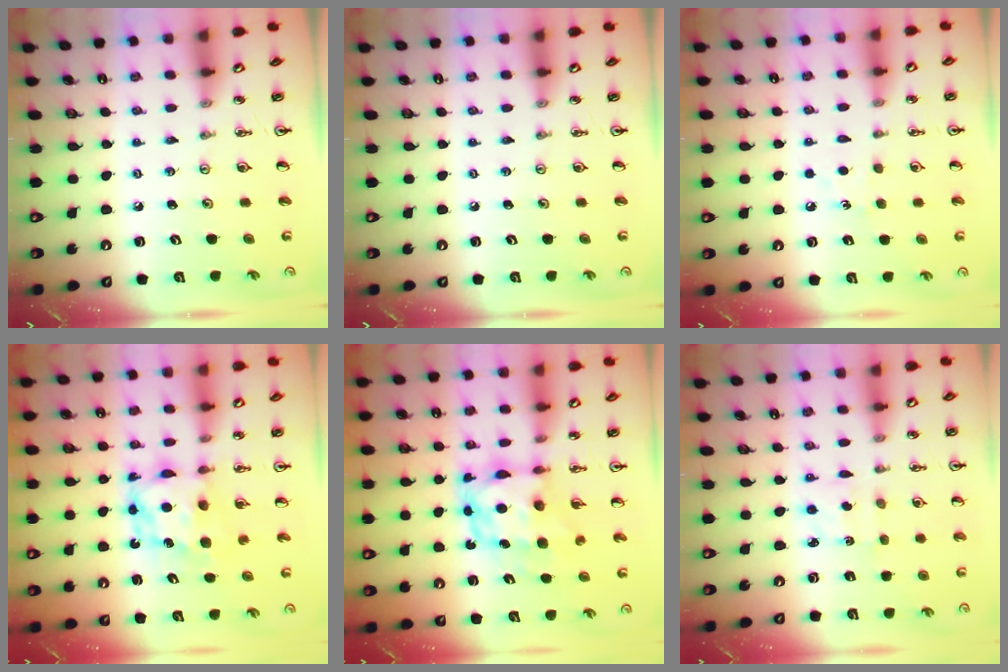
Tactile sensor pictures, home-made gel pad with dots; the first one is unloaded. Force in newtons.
{"total": 0.0}
{"total": 6.3, "press": 6.2, "slide": 0.8}
{"total": 6.3, "press": 6.3, "slide": 0.5}
{"total": 7.9, "press": 7.9, "slide": 0.8}
{"total": 1.7, "press": 1.5, "slide": 0.8}